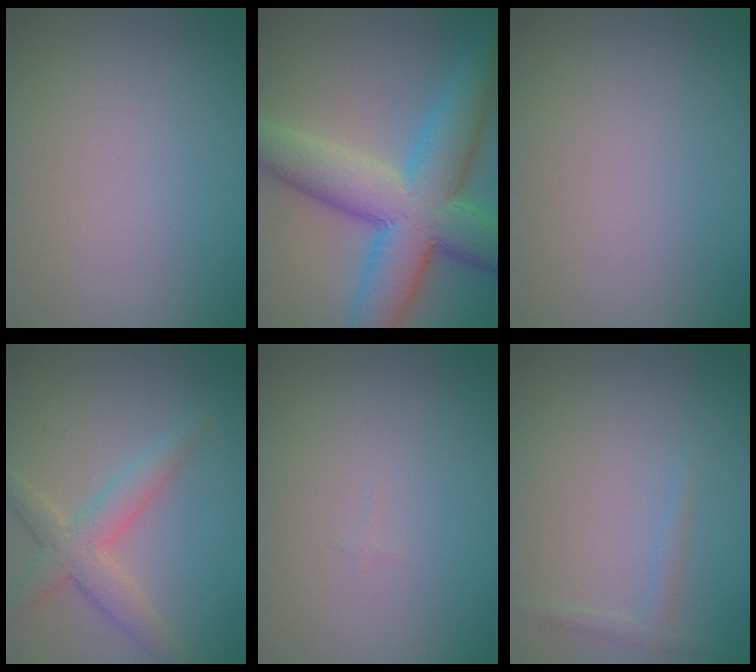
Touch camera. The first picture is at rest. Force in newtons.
{"total": 11.1, "press": 11.1, "slide": 0.2}
{"total": 0.0}
{"total": 3.4, "press": 3.4, "slide": 0.2}
{"total": 0.0}
{"total": 1.1, "press": 1.1, "slide": 0.0}